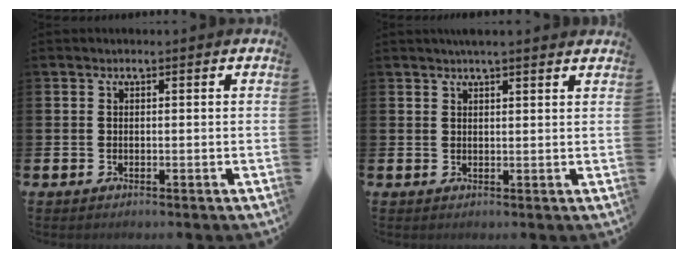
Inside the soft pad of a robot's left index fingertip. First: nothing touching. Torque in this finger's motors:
{"motor_torque": [0.96, -1.18, 0.33, 0.03]}